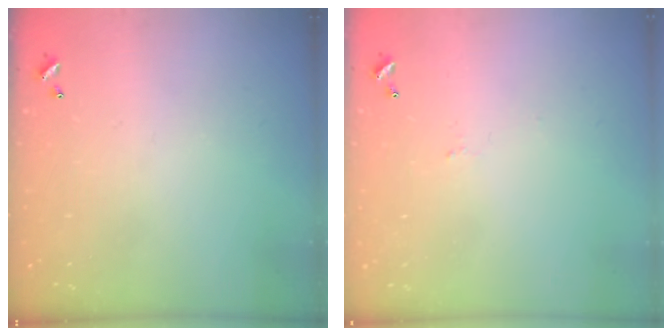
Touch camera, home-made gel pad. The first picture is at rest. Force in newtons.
{"total": 1.7, "press": 1.6, "slide": 0.3}